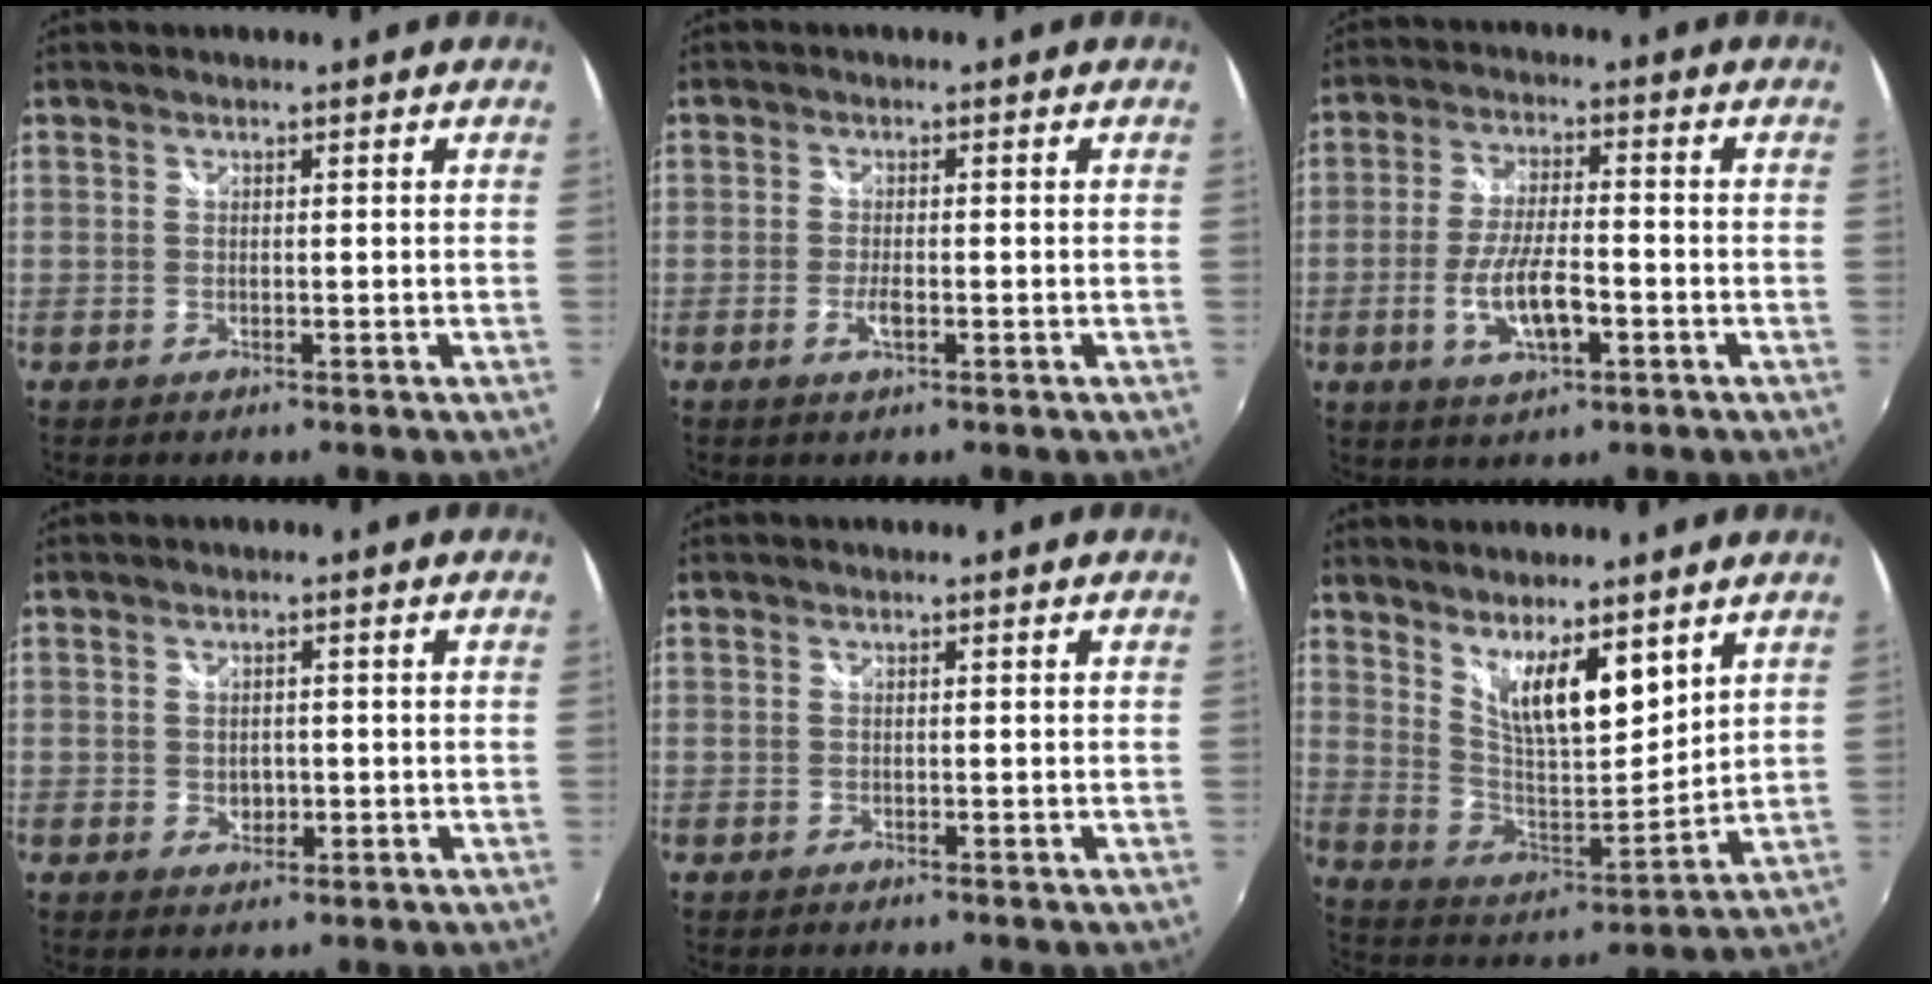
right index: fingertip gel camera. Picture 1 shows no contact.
{"total": 2.4, "force": [-0.8, 0.7, 2.1], "torque": [-0.044, -0.004, -0.015]}
{"total": 9.3, "force": [-3.1, 3.0, 8.2], "torque": [-0.162, -0.008, -0.054]}
{"total": 2.9, "force": [-0.4, 2.3, 1.6], "torque": [-0.025, -0.003, -0.005]}
{"total": 0.0}
{"total": 12.6, "force": [7.6, 4.0, 9.1], "torque": [-0.149, -0.011, 0.147]}